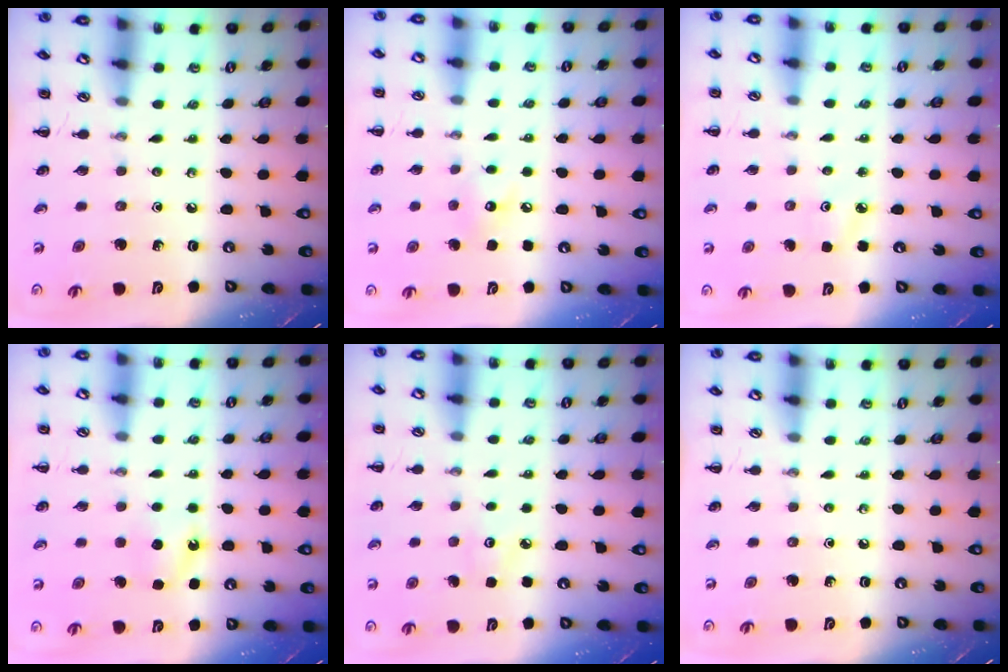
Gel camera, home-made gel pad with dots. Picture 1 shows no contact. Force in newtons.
{"total": 6.3, "press": 6.2, "slide": 1.1}
{"total": 3.1, "press": 2.9, "slide": 0.9}
{"total": 5.2, "press": 5.0, "slide": 1.6}
{"total": 2.7, "press": 2.6, "slide": 0.7}
{"total": 0.0}